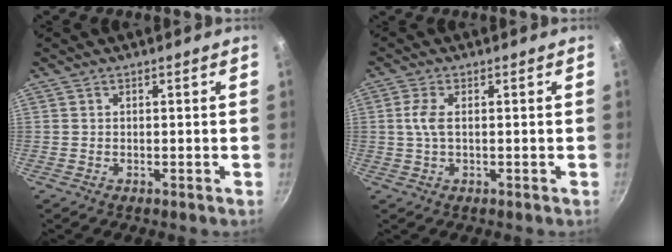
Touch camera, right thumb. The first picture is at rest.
{"total": 3.3, "force": [0.3, 1.3, 3.0], "torque": [-0.075, 0.005, 0.003]}